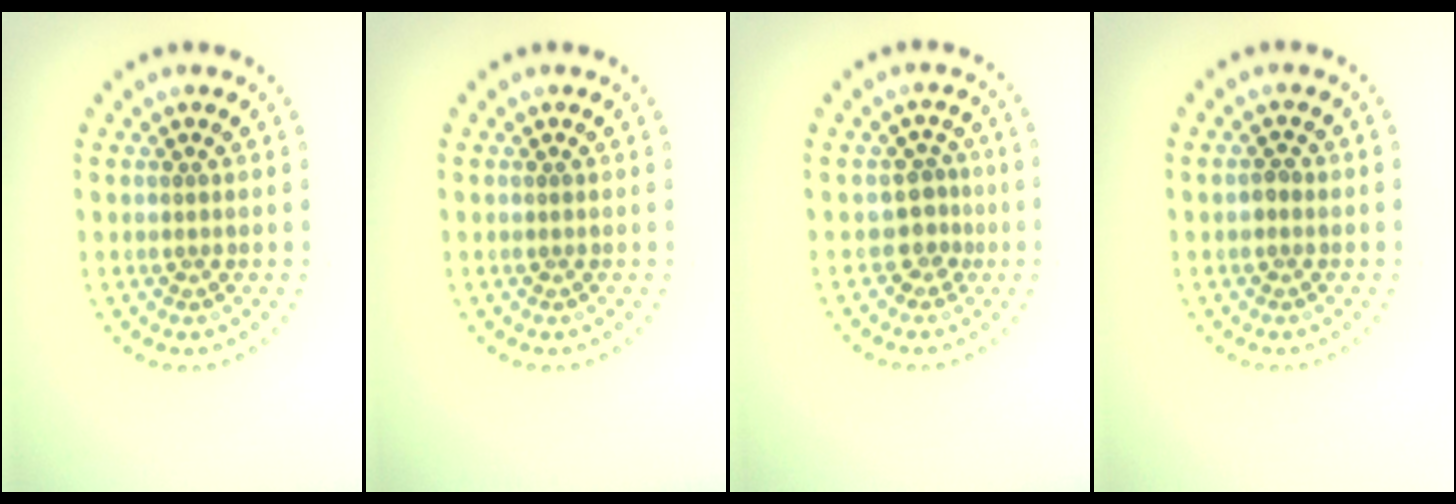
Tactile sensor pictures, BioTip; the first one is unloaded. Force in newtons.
{"total": 0.0}
{"total": 2.1, "press": 1.4, "slide": 1.6}
{"total": 0.8, "press": 0.8, "slide": 0.3}